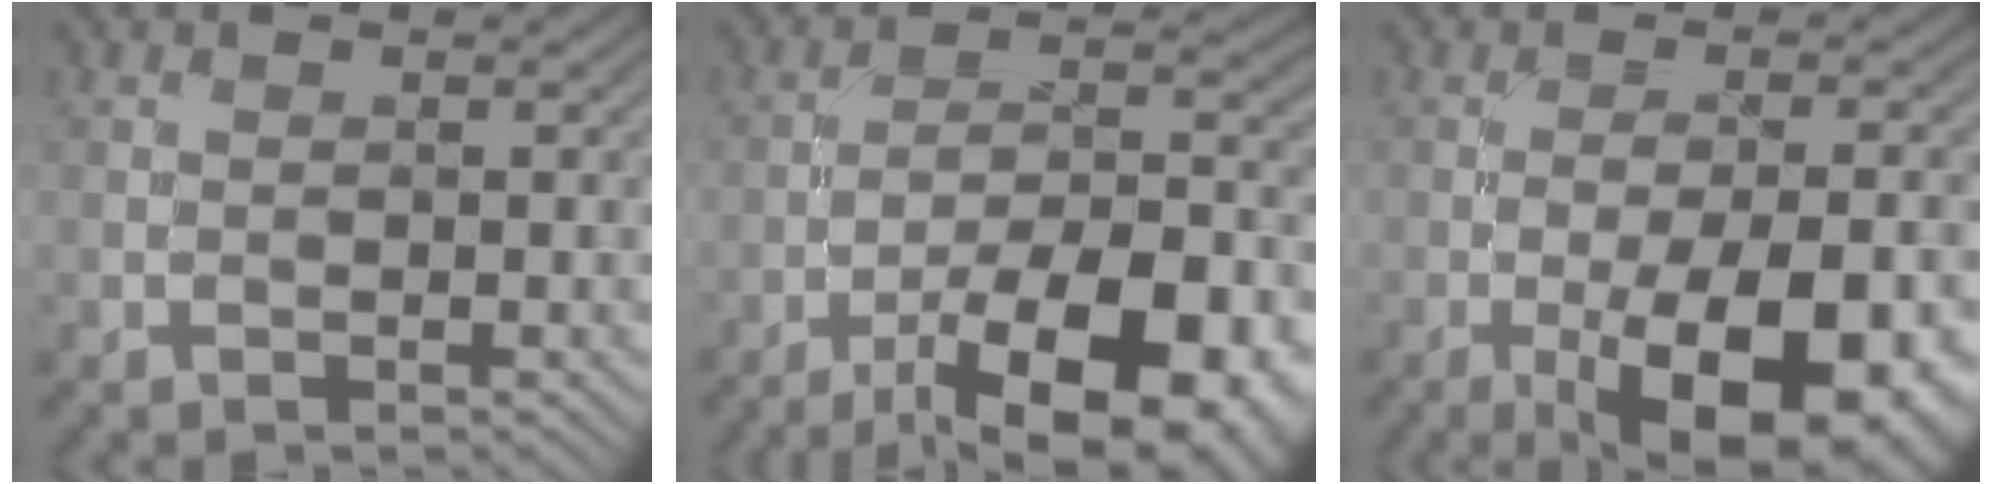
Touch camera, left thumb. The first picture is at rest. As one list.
[{"total": 17.8, "force": [-11.1, 6.2, 12.4], "torque": [-0.170, -0.014, -0.166]}, {"total": 14.6, "force": [-6.6, 5.3, 11.8], "torque": [-0.160, -0.012, -0.083]}]